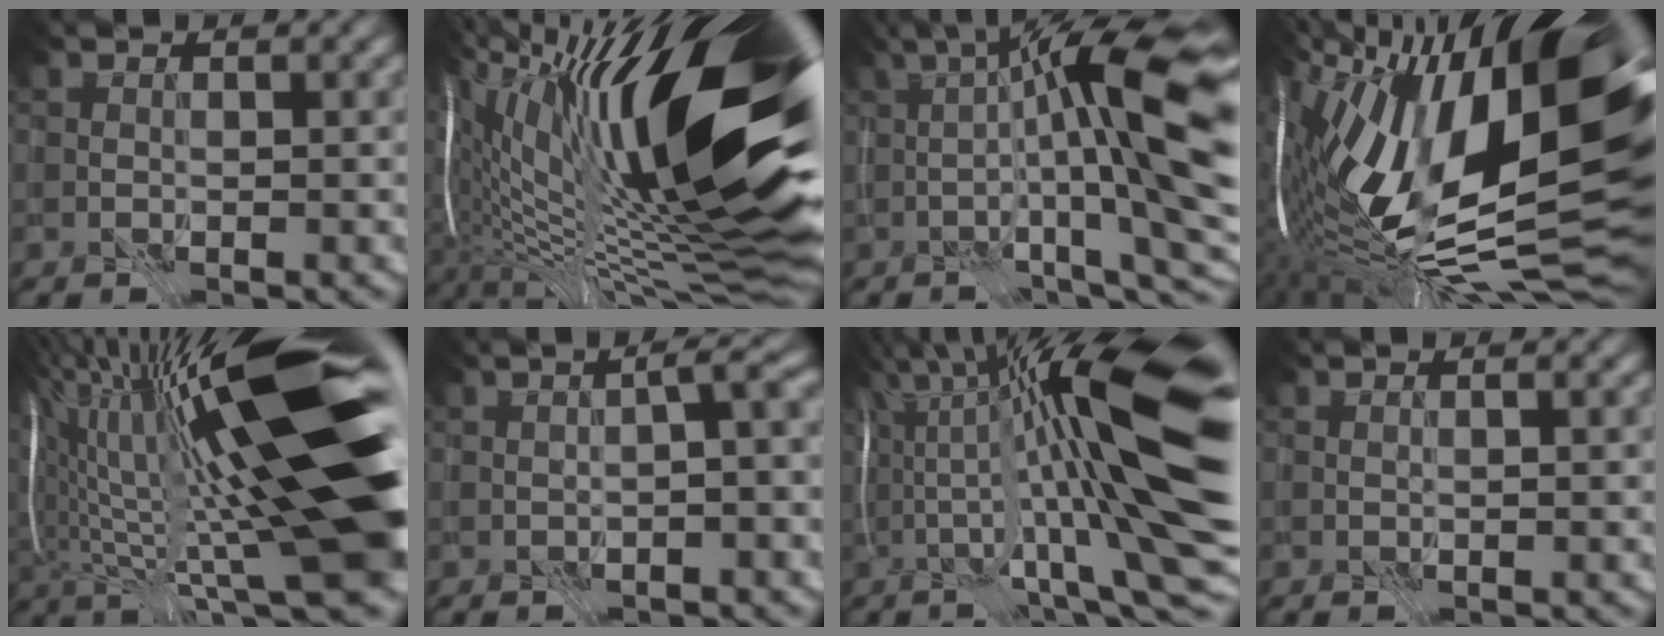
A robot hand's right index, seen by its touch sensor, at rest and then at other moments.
{"total": 22.6, "force": [4.4, 6.3, 21.2], "torque": [-0.326, 0.005, 0.065]}
{"total": 14.4, "force": [-0.6, 2.5, 14.2], "torque": [-0.190, 0.033, -0.005]}
{"total": 20.7, "force": [1.5, 7.3, 19.3], "torque": [-0.334, -0.003, 0.007]}
{"total": 22.0, "force": [3.6, 4.5, 21.2], "torque": [-0.336, 0.022, 0.064]}
{"total": 2.3, "force": [-0.8, 0.3, 2.2], "torque": [-0.036, 0.008, -0.018]}
{"total": 18.7, "force": [0.4, 3.4, 18.4], "torque": [-0.279, 0.032, 0.010]}
{"total": 0.0}